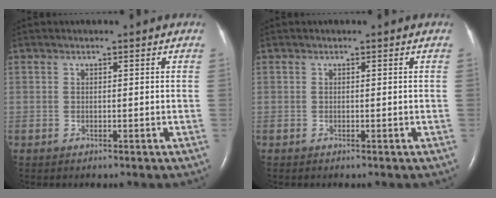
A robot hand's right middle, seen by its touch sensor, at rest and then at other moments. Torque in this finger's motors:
{"motor_torque": [-0.24, 0.19, -0.05, -0.01]}